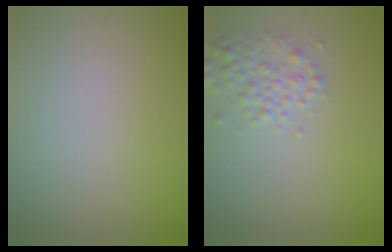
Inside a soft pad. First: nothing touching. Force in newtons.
{"total": 2.1, "press": 2.1, "slide": 0.0}